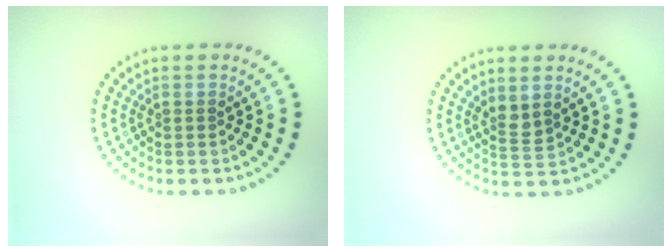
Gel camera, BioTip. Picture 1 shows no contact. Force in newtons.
{"total": 1.5, "press": 1.2, "slide": 0.9}